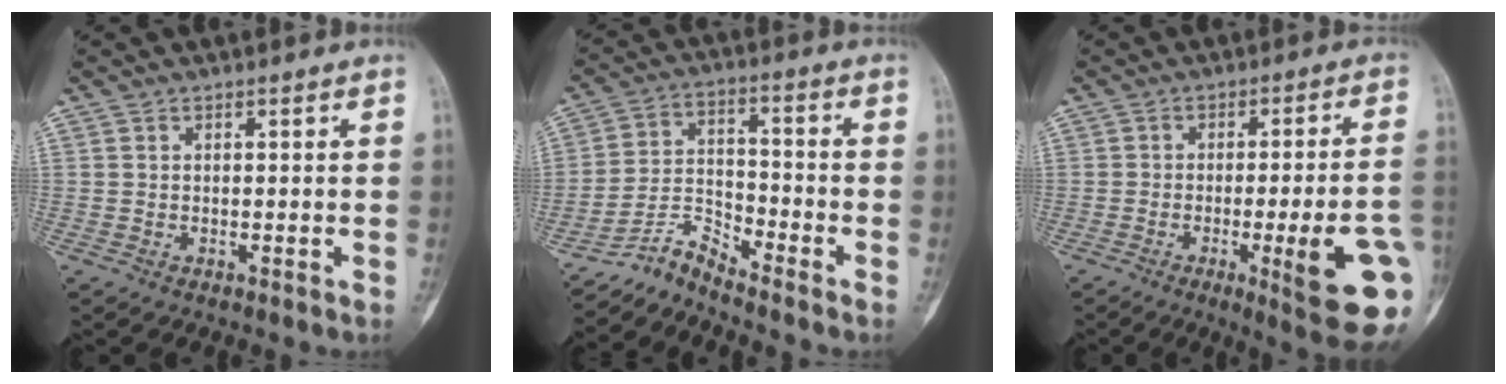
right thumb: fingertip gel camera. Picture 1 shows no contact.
{"total": 5.6, "force": [-5.6, 0.0, 0.3], "torque": [-0.006, 0.056, -0.111]}
{"total": 16.9, "force": [-4.7, 2.8, 16.0], "torque": [-0.162, 0.009, -0.050]}